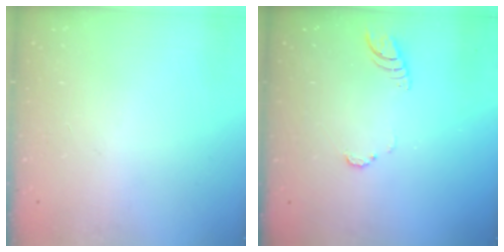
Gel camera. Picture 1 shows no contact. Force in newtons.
{"total": 3.3, "press": 3.3, "slide": 0.4}